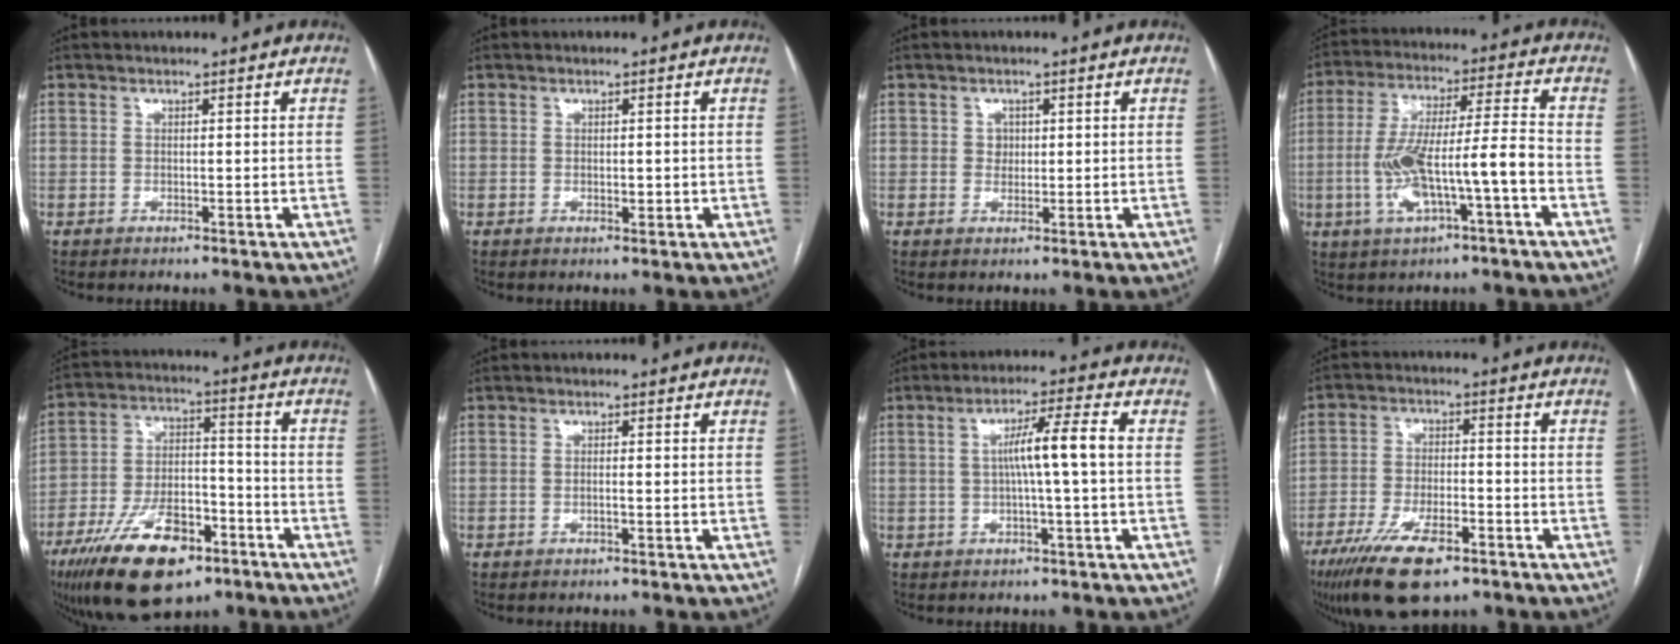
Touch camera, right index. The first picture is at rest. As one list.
[{"total": 1.4, "force": [-0.1, 0.6, 1.2], "torque": [-0.019, -0.002, 0.001]}, {"total": 1.7, "force": [0.4, 1.5, 0.7], "torque": [-0.008, 0.000, 0.006]}, {"total": 12.9, "force": [-3.8, 1.5, 12.2], "torque": [-0.237, 0.017, -0.063]}, {"total": 17.6, "force": [-10.8, 7.6, 11.6], "torque": [-0.225, 0.000, -0.184]}, {"total": 0.9, "force": [-0.2, 0.0, 0.8], "torque": [-0.018, 0.000, -0.003]}, {"total": 6.8, "force": [0.2, -0.6, 6.8], "torque": [-0.117, 0.014, 0.005]}, {"total": 12.2, "force": [-7.7, 4.4, 8.5], "torque": [-0.158, -0.013, -0.131]}]